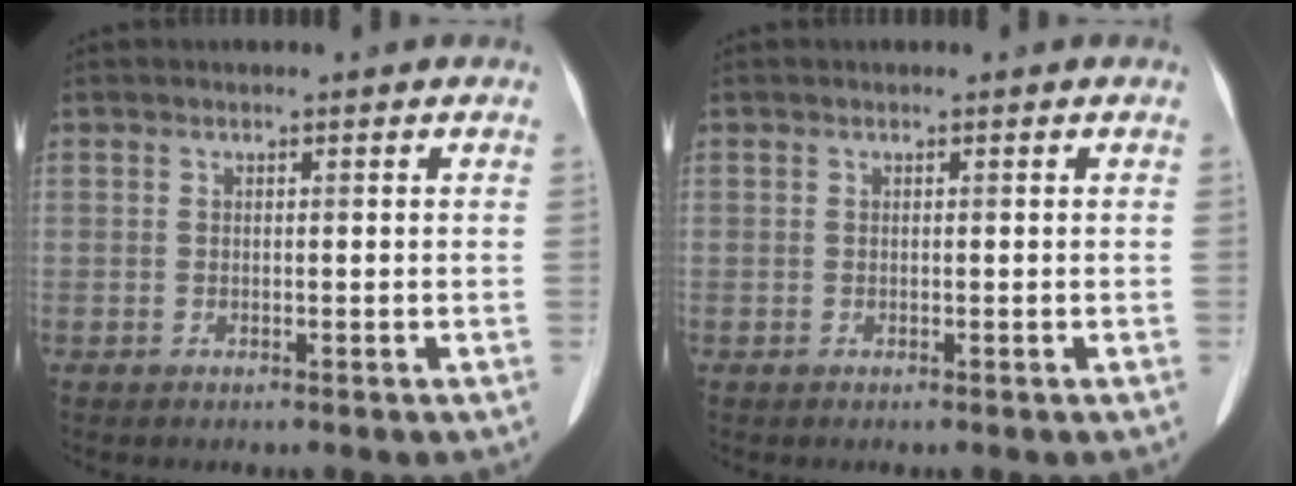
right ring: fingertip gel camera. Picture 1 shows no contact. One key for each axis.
{"total": 0.0}